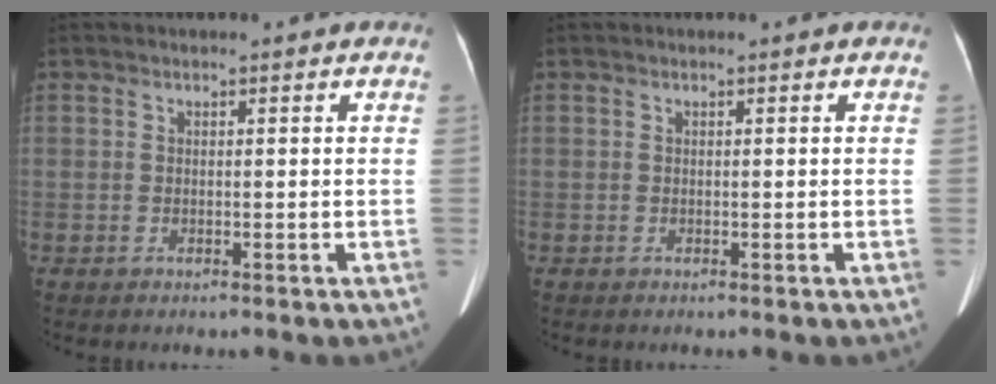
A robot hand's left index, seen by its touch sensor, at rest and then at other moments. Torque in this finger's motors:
{"motor_torque": [0.21, 0.18, 0.00, 0.00]}